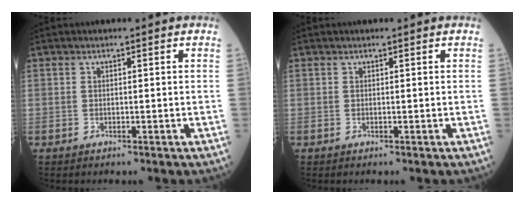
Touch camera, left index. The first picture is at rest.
{"total": 0.0}